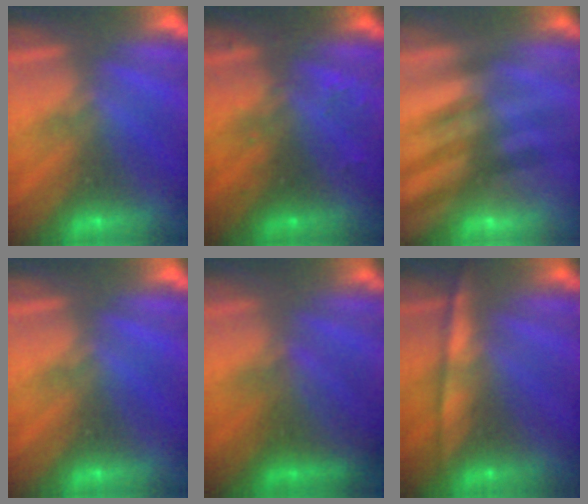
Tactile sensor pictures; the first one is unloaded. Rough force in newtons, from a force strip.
{"total": 2.4}
{"total": 2.4}
{"total": 0.0}
{"total": 2.3}
{"total": 5.8}